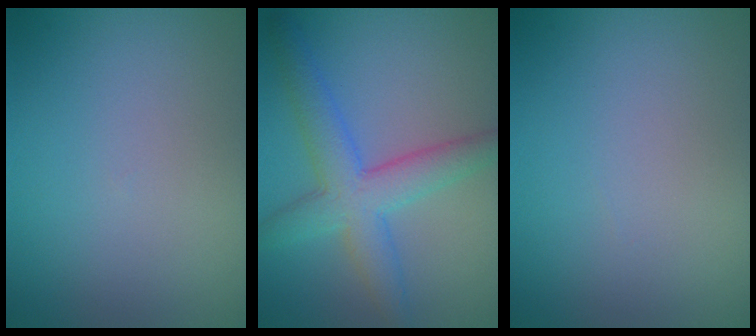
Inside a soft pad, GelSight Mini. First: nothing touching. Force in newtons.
{"total": 5.5, "press": 5.5, "slide": 0.1}
{"total": 0.0}